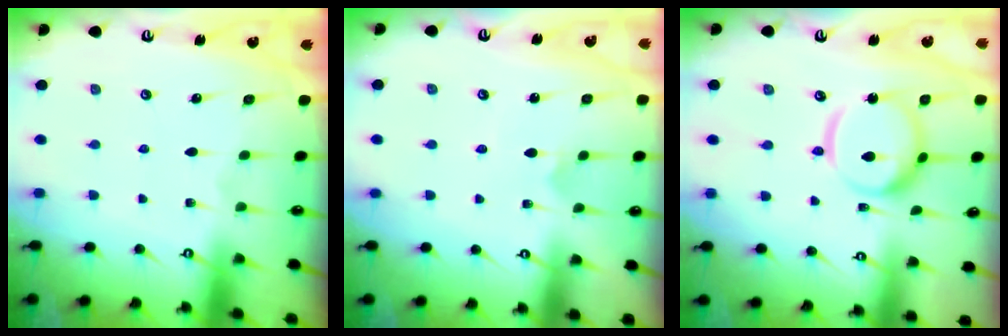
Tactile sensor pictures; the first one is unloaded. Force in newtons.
{"total": 3.0, "press": 3.0, "slide": 0.2}
{"total": 14.4, "press": 14.4, "slide": 1.2}